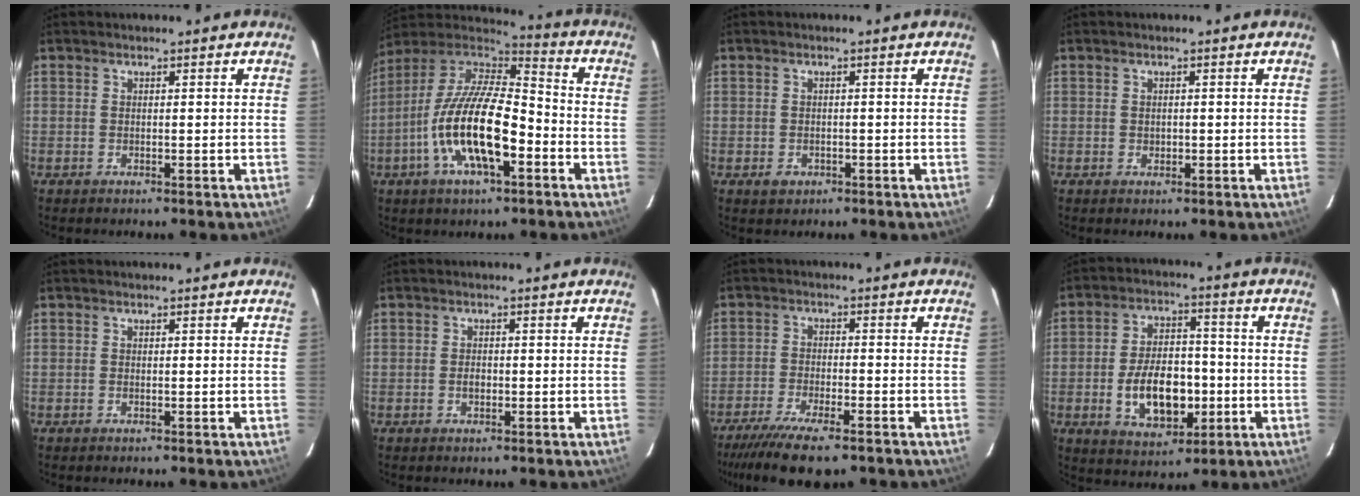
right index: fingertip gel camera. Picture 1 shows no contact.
{"total": 19.6, "force": [-6.4, 7.2, 17.1], "torque": [-0.335, -0.014, -0.124]}
{"total": 2.3, "force": [-1.0, 1.9, 0.7], "torque": [-0.013, -0.001, -0.012]}
{"total": 0.9, "force": [0.0, 0.8, 0.4], "torque": [-0.003, 0.001, 0.000]}
{"total": 0.0}
{"total": 1.4, "force": [-0.3, 1.0, 1.0], "torque": [-0.018, 0.001, -0.007]}
{"total": 12.3, "force": [-9.5, 2.7, 7.3], "torque": [-0.166, -0.041, -0.166]}
{"total": 13.1, "force": [-3.0, 7.6, 10.2], "torque": [-0.197, 0.010, -0.034]}